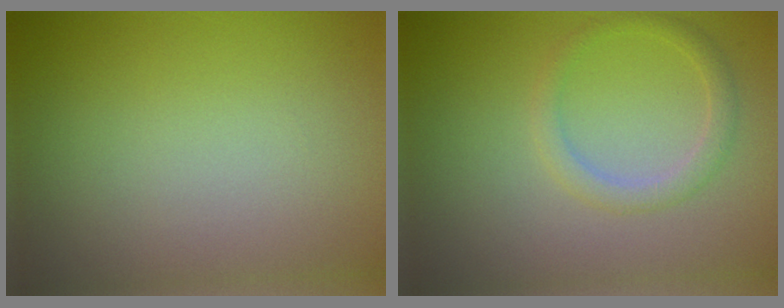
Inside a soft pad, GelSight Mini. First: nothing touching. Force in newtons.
{"total": 1.9, "press": 1.9, "slide": 0.2}